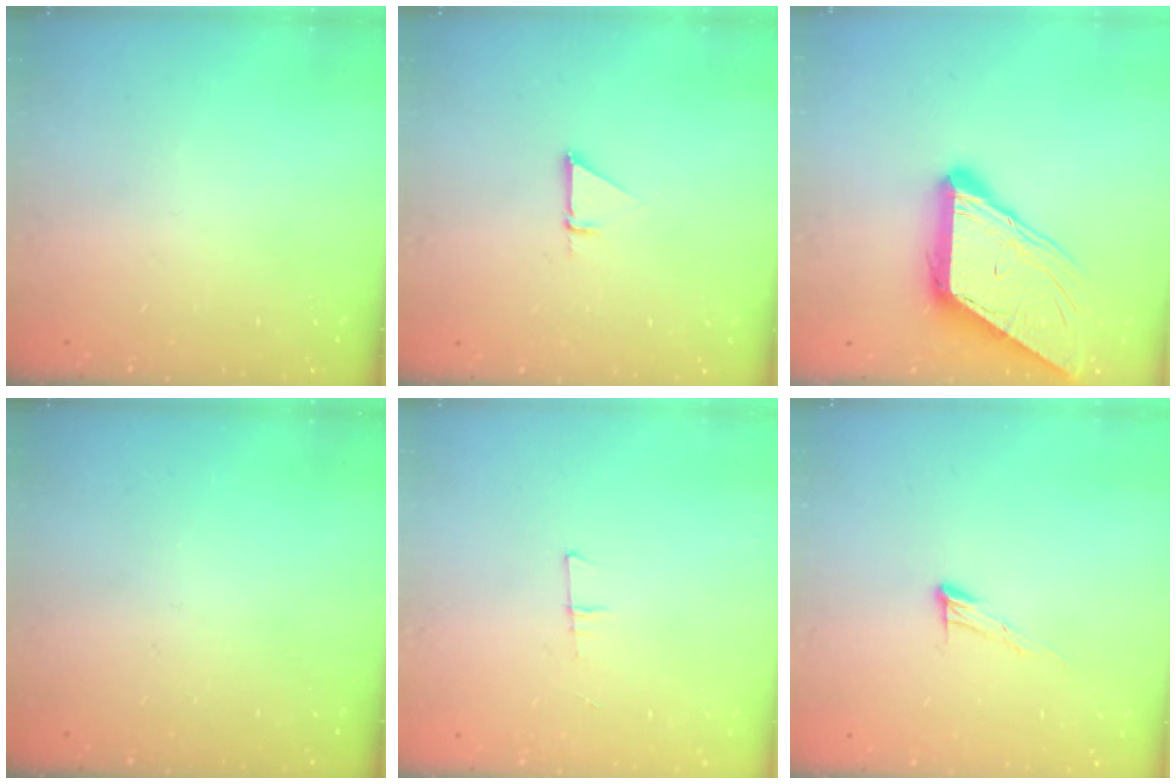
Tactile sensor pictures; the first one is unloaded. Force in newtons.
{"total": 1.4, "press": 1.4, "slide": 0.0}
{"total": 11.8, "press": 11.7, "slide": 1.2}
{"total": 0.0}
{"total": 5.6, "press": 4.7, "slide": 2.9}
{"total": 6.4, "press": 6.4, "slide": 0.4}